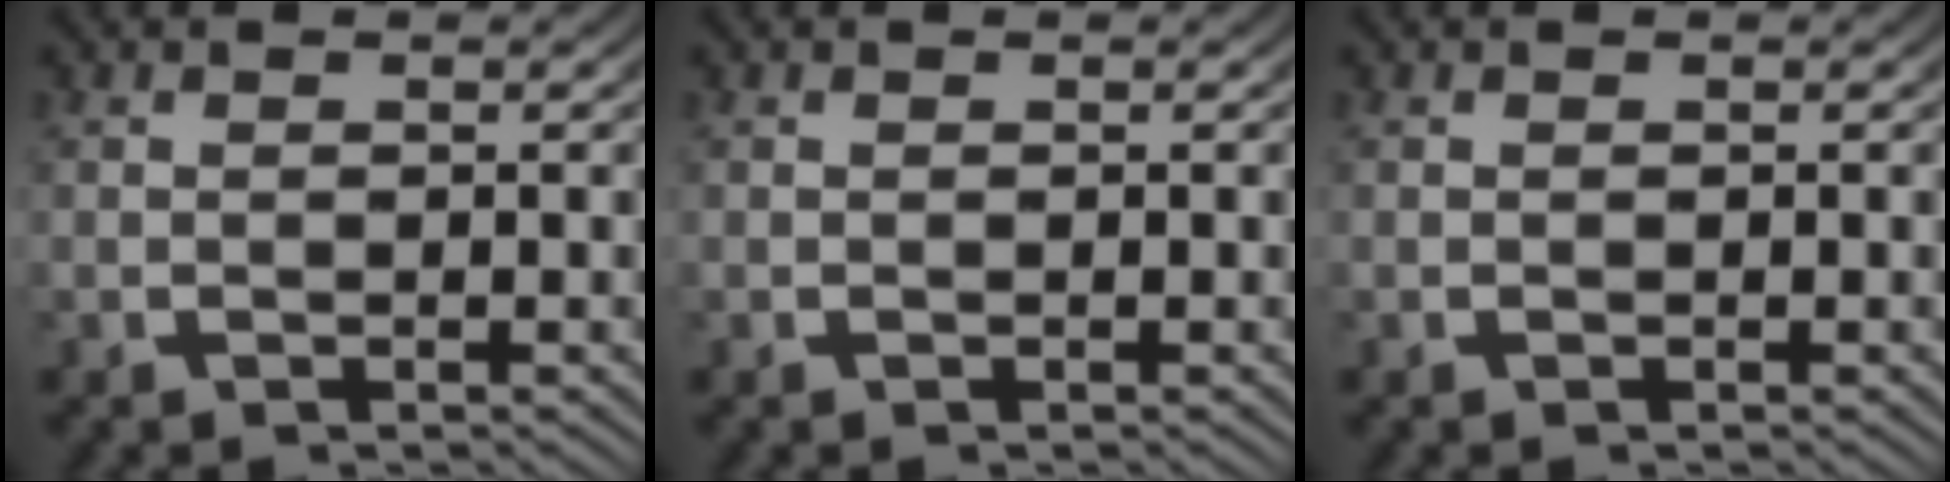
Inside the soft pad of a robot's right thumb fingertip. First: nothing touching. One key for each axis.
{"total": 0.0}
{"total": 0.0}